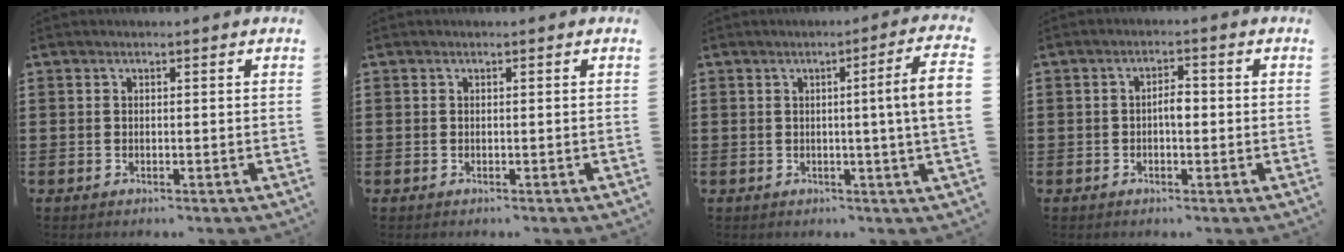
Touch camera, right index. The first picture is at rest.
{"total": 0.0}
{"total": 6.4, "force": [0.5, -0.9, 6.3], "torque": [-0.097, -0.017, 0.000]}
{"total": 2.5, "force": [-0.3, 1.0, 2.3], "torque": [-0.042, 0.003, -0.007]}